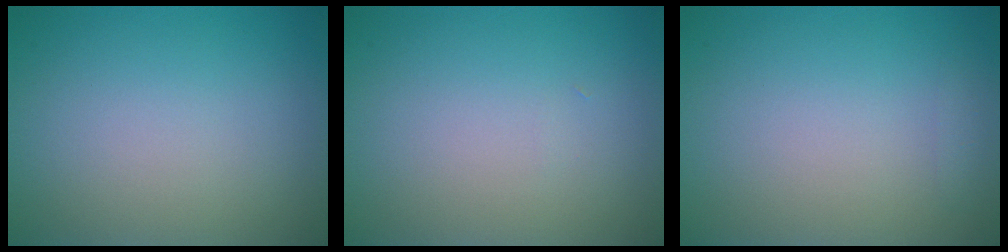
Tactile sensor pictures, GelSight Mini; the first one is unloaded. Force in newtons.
{"total": 0.0}
{"total": 0.7, "press": 0.7, "slide": 0.1}